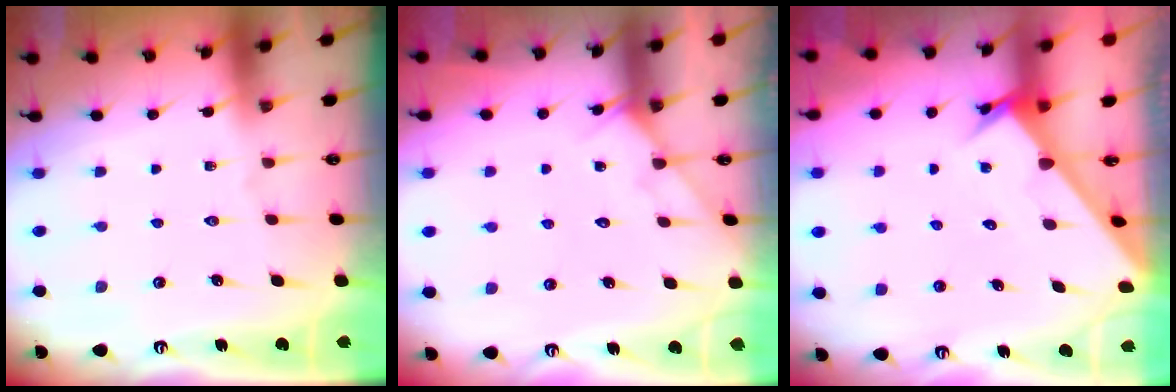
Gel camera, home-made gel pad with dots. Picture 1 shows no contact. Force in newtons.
{"total": 5.0, "press": 4.9, "slide": 0.6}
{"total": 2.9, "press": 2.9, "slide": 0.1}